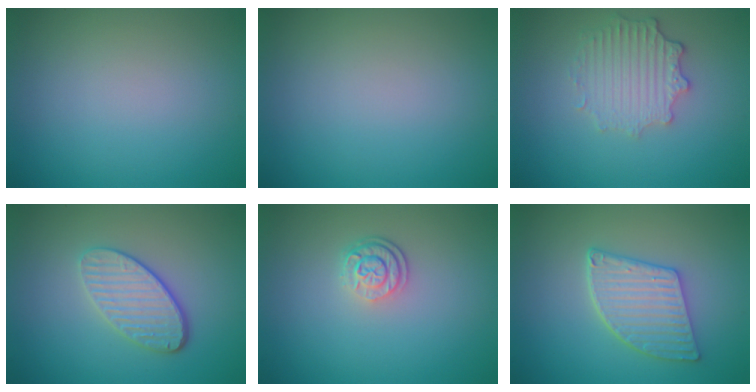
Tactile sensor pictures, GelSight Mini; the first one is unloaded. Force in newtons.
{"total": 0.0}
{"total": 3.5, "press": 2.9, "slide": 1.9}
{"total": 4.0, "press": 3.2, "slide": 2.4}
{"total": 2.6, "press": 1.9, "slide": 1.7}
{"total": 4.8, "press": 4.1, "slide": 2.5}